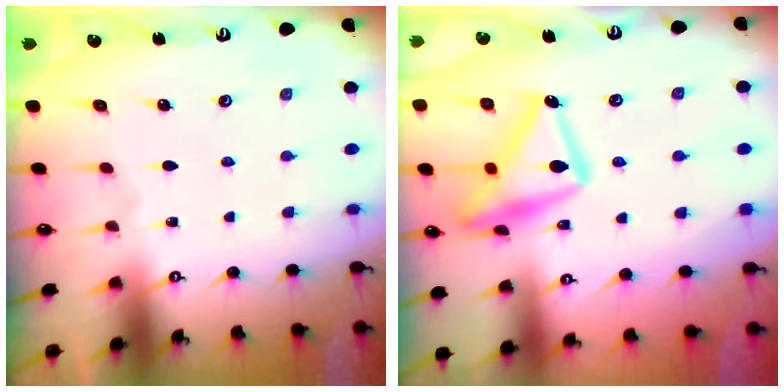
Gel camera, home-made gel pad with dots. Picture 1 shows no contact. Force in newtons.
{"total": 18.9, "press": 18.9, "slide": 1.2}